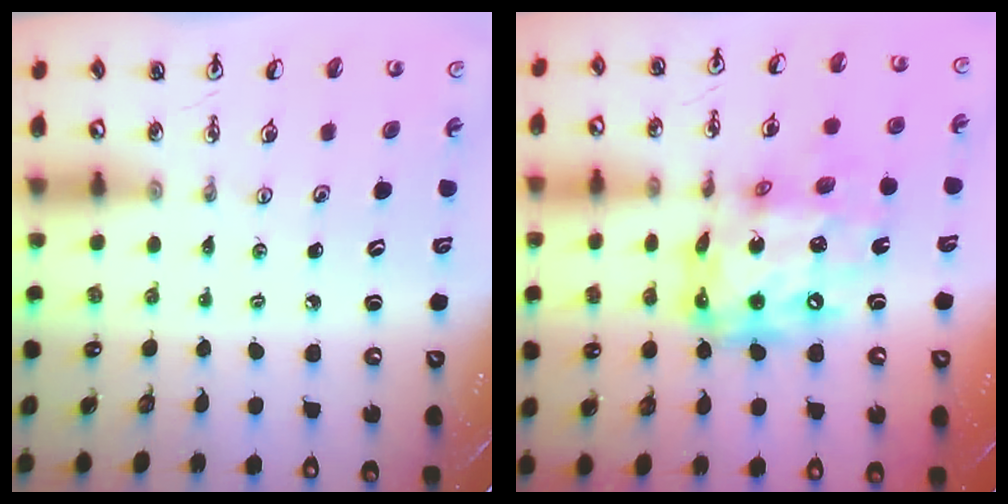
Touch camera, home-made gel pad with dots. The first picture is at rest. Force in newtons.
{"total": 17.9, "press": 17.9, "slide": 1.4}